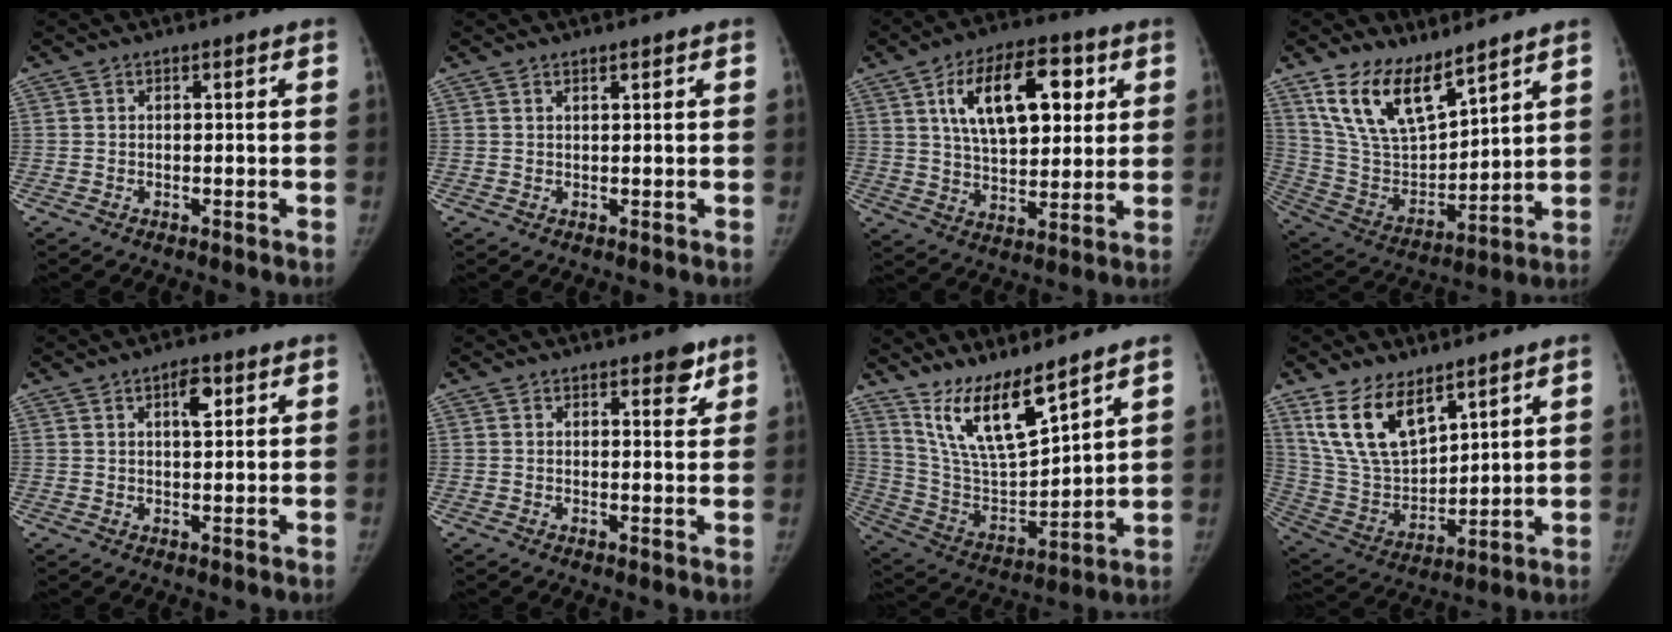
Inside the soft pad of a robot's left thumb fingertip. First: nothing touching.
{"total": 0.7, "force": [0.6, 0.1, 0.3], "torque": [-0.006, -0.004, 0.012]}
{"total": 17.4, "force": [6.0, 9.2, 13.5], "torque": [-0.179, -0.010, 0.101]}
{"total": 15.5, "force": [10.8, 6.5, 9.0], "torque": [-0.136, -0.060, 0.225]}
{"total": 4.0, "force": [1.8, 1.7, 3.2], "torque": [-0.042, -0.005, 0.027]}
{"total": 3.4, "force": [2.2, 1.5, 2.1], "torque": [-0.009, -0.011, 0.026]}
{"total": 14.5, "force": [10.7, 3.4, 9.1], "torque": [-0.147, -0.069, 0.220]}
{"total": 14.9, "force": [9.3, 7.5, 8.8], "torque": [-0.138, -0.045, 0.200]}